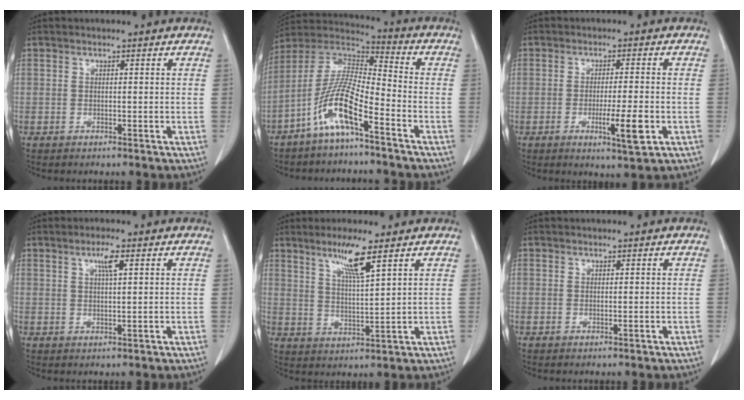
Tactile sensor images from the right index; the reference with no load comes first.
{"total": 11.2, "force": [-6.1, 1.6, 9.2], "torque": [-0.193, 0.003, -0.126]}
{"total": 6.2, "force": [-2.0, 0.3, 5.9], "torque": [-0.097, -0.012, -0.029]}
{"total": 3.1, "force": [1.4, 0.2, 2.8], "torque": [-0.051, -0.001, 0.023]}
{"total": 6.8, "force": [4.2, -0.4, 5.3], "torque": [-0.101, -0.009, 0.079]}
{"total": 0.0}